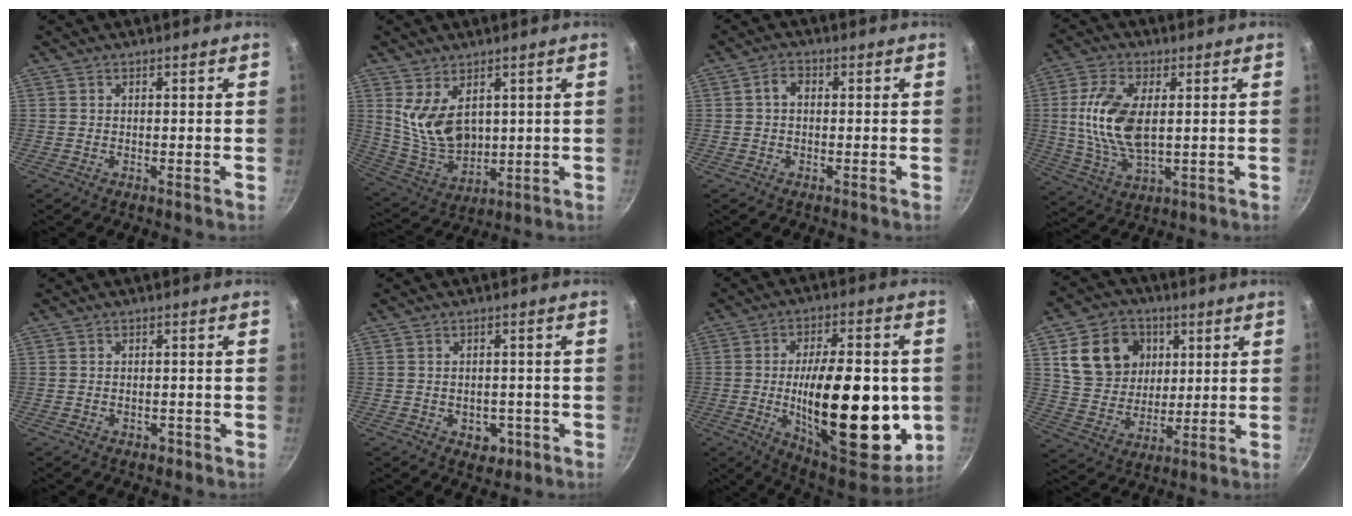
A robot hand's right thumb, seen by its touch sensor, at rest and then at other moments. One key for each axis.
{"total": 10.8, "fx": 3.5, "fy": 6.7, "fz": 7.7, "tx": -0.127, "ty": -0.044, "tz": 0.087}
{"total": 2.5, "fx": 0.1, "fy": 1.8, "fz": 1.8, "tx": -0.028, "ty": 0.008, "tz": -0.003}
{"total": 13.2, "fx": 1.5, "fy": 6.8, "fz": 11.2, "tx": -0.219, "ty": -0.001, "tz": 0.030}
{"total": 1.5, "fx": -0.8, "fy": 1.0, "fz": 0.8, "tx": -0.011, "ty": 0.007, "tz": -0.008}
{"total": 4.5, "fx": -1.6, "fy": 3.3, "fz": 2.6, "tx": -0.019, "ty": 0.009, "tz": -0.012}
{"total": 28.5, "fx": -3.0, "fy": 12.4, "fz": 25.5, "tx": -0.356, "ty": -0.004, "tz": -0.035}
{"total": 15.3, "fx": 4.7, "fy": 12.5, "fz": 7.4, "tx": -0.108, "ty": -0.007, "tz": 0.086}